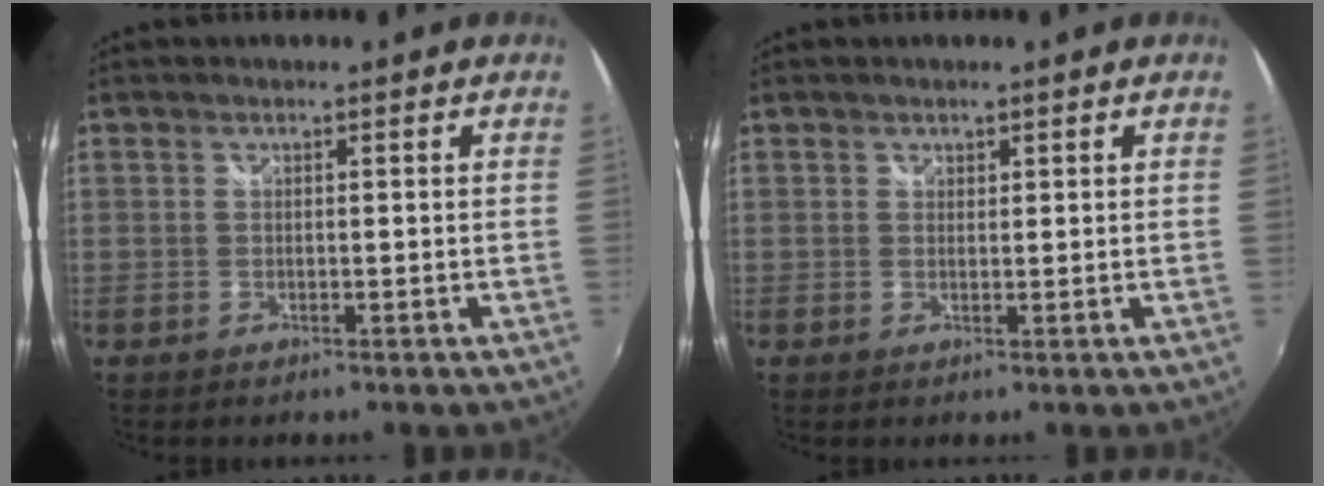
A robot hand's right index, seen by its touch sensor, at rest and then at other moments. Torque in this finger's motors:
{"motor_torque": [-0.09, 0.02, -0.02, 0.00]}